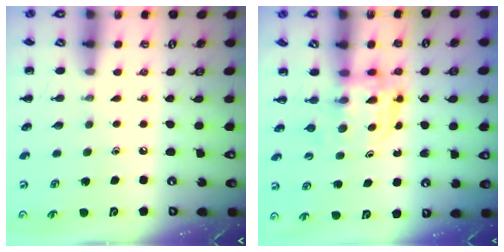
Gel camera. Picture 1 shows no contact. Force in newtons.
{"total": 3.7, "press": 3.7, "slide": 0.2}